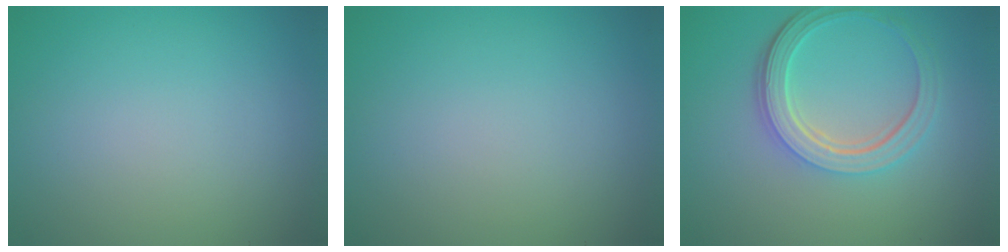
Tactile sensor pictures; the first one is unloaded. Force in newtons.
{"total": 0.0}
{"total": 5.0, "press": 3.8, "slide": 3.2}